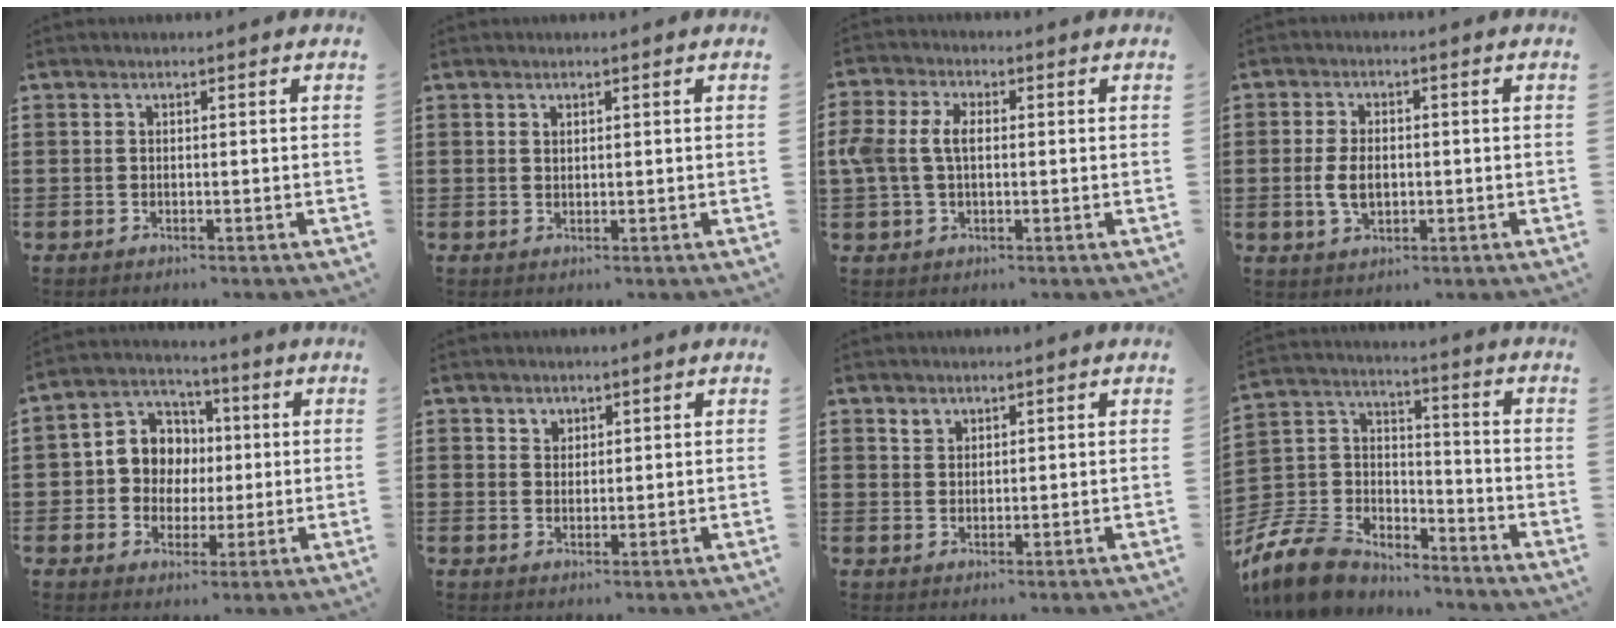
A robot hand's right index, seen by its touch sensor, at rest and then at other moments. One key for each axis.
{"total": 0.7, "fx": 0.6, "fy": 0.3, "fz": 0.2, "tx": -0.006, "ty": 0.000, "tz": 0.013}
{"total": 4.9, "fx": 0.4, "fy": 3.1, "fz": 3.8, "tx": -0.102, "ty": 0.003, "tz": -0.001}
{"total": 4.6, "fx": -0.4, "fy": 2.8, "fz": 3.7, "tx": -0.085, "ty": 0.002, "tz": -0.011}
{"total": 7.2, "fx": 0.6, "fy": 6.9, "fz": 1.9, "tx": -0.068, "ty": 0.013, "tz": 0.012}
{"total": 1.8, "fx": 1.4, "fy": 1.1, "fz": 0.1, "tx": -0.008, "ty": 0.003, "tz": 0.027}
{"total": 1.6, "fx": 1.3, "fy": 0.9, "fz": 0.1, "tx": -0.007, "ty": 0.002, "tz": 0.027}
{"total": 9.7, "fx": -8.5, "fy": 3.6, "fz": 2.8, "tx": -0.095, "ty": 0.009, "tz": -0.173}